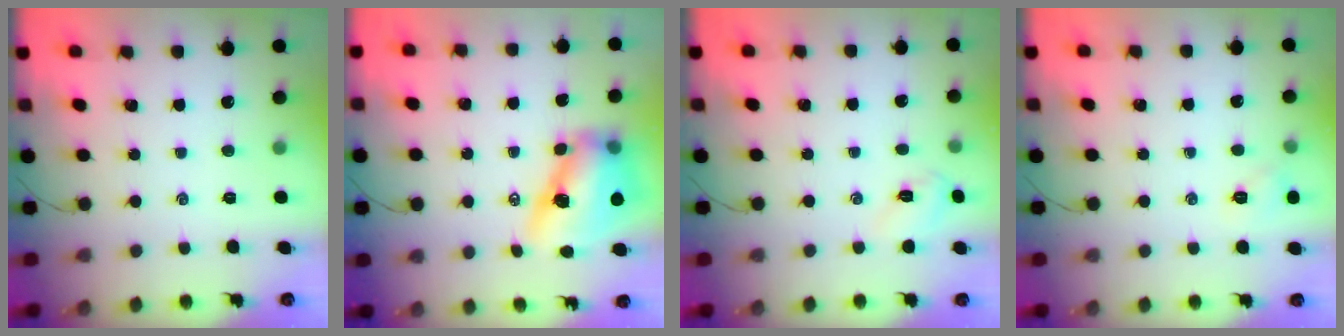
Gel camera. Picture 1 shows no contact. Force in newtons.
{"total": 12.8, "press": 12.4, "slide": 3.5}
{"total": 3.4, "press": 3.3, "slide": 1.0}
{"total": 5.0, "press": 4.8, "slide": 1.4}